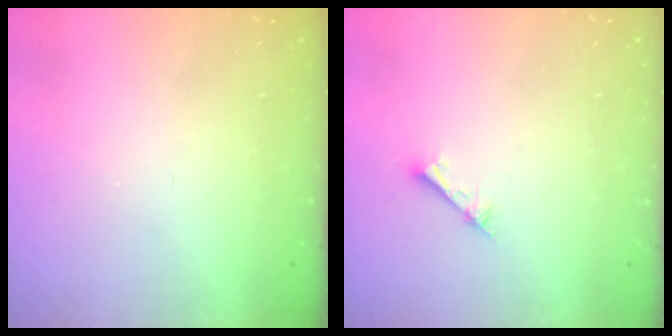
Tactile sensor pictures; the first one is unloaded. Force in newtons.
{"total": 1.2, "press": 1.2, "slide": 0.1}